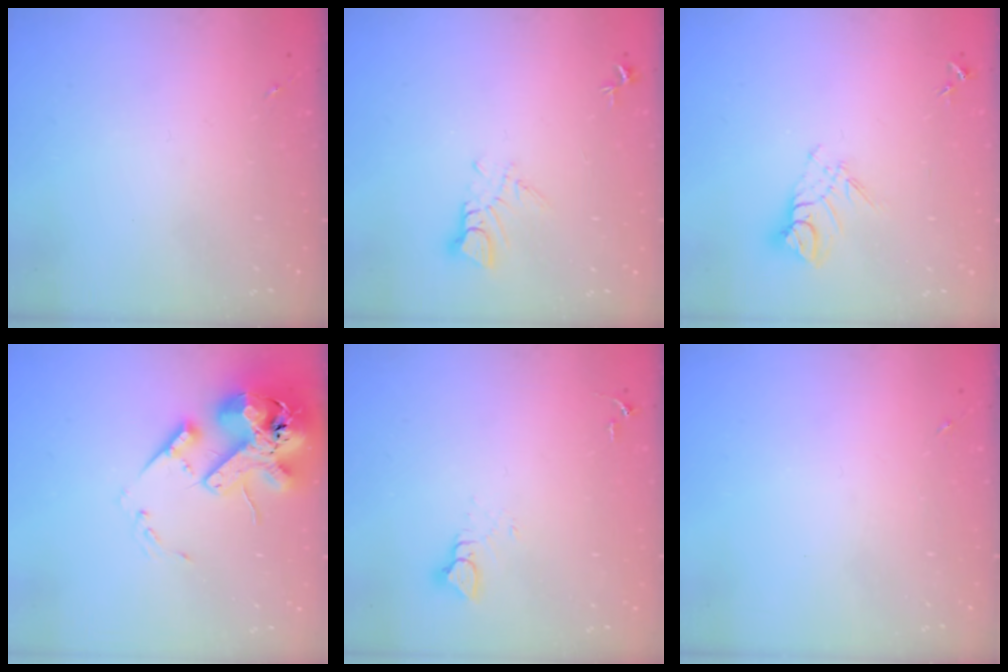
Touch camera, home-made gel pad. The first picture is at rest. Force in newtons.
{"total": 4.3, "press": 4.3, "slide": 0.3}
{"total": 8.8, "press": 8.7, "slide": 0.7}
{"total": 18.6, "press": 18.4, "slide": 3.2}
{"total": 3.9, "press": 3.9, "slide": 0.2}
{"total": 0.0}